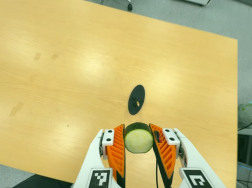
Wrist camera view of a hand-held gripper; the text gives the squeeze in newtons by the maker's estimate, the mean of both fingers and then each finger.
{"total": 12.2, "left": 11.6, "right": 12.9}